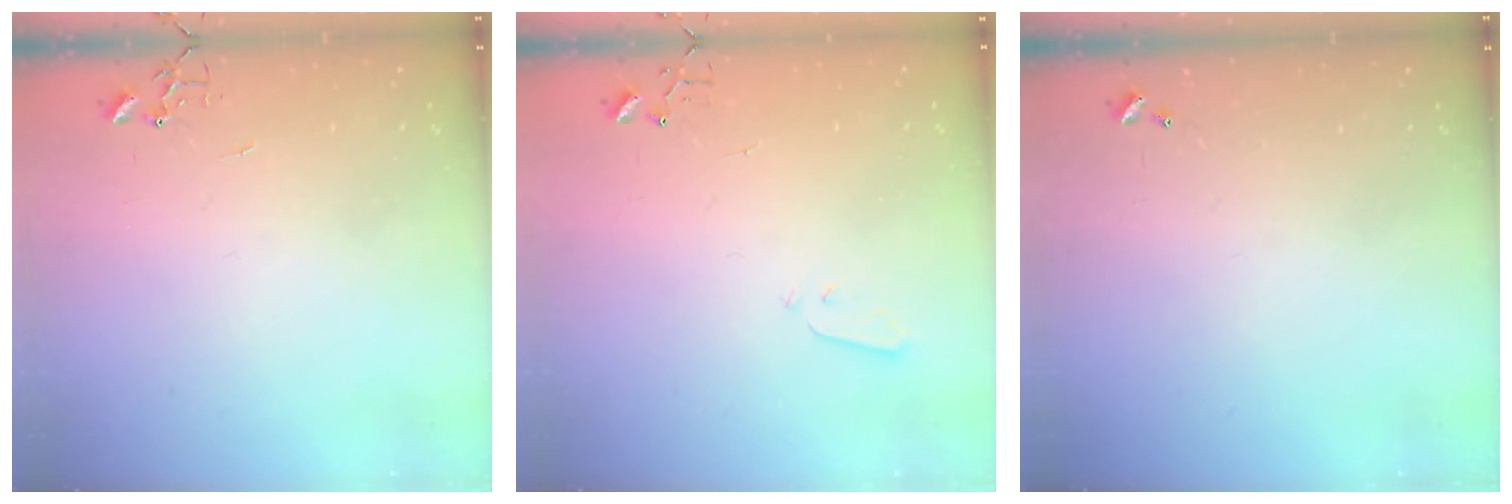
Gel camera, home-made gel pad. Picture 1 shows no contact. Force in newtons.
{"total": 2.8, "press": 2.7, "slide": 0.4}
{"total": 0.0}